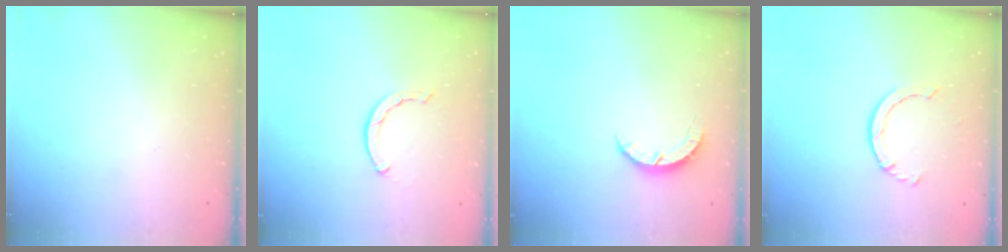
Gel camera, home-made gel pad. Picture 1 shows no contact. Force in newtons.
{"total": 2.1, "press": 2.1, "slide": 0.2}
{"total": 3.6, "press": 3.5, "slide": 0.5}
{"total": 2.2, "press": 2.2, "slide": 0.4}